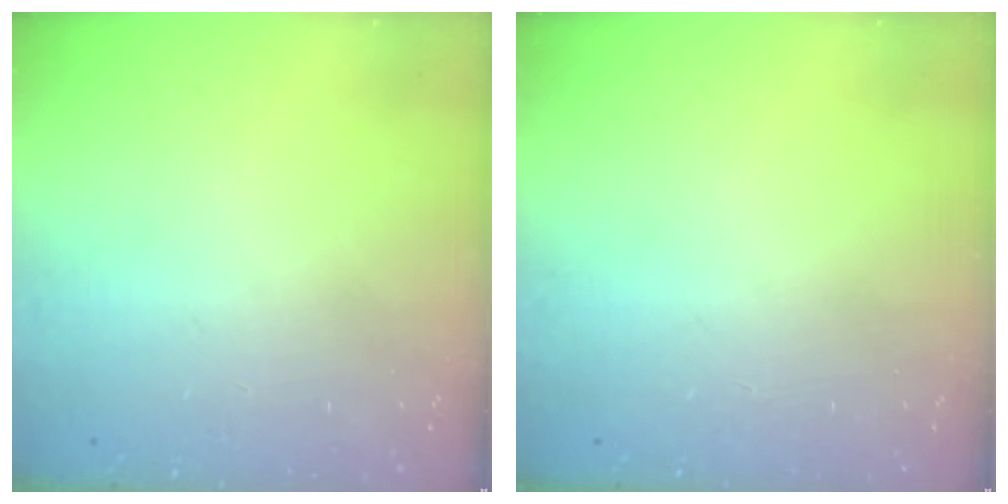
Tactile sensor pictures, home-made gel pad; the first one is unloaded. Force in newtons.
{"total": 0.0}